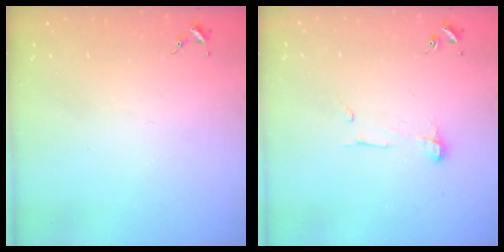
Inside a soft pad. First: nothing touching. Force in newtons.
{"total": 5.4, "press": 5.4, "slide": 0.2}